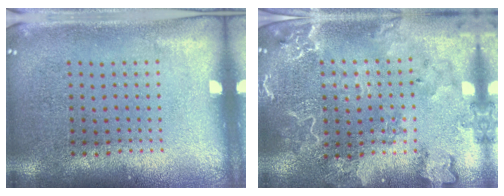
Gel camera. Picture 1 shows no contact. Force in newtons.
{"total": 2.6, "press": 2.4, "slide": 1.0}